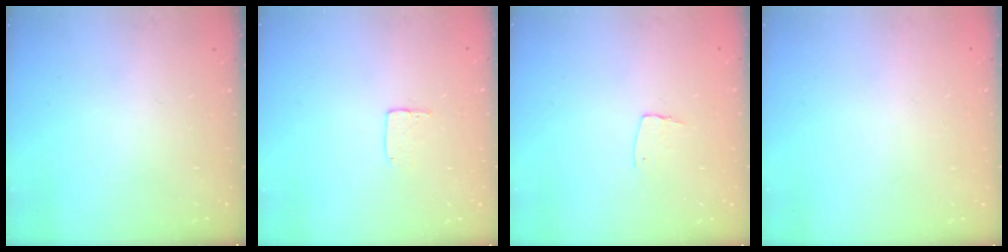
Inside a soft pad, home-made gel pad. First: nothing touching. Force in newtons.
{"total": 5.2, "press": 5.2, "slide": 0.4}
{"total": 4.7, "press": 4.7, "slide": 0.4}
{"total": 0.0}